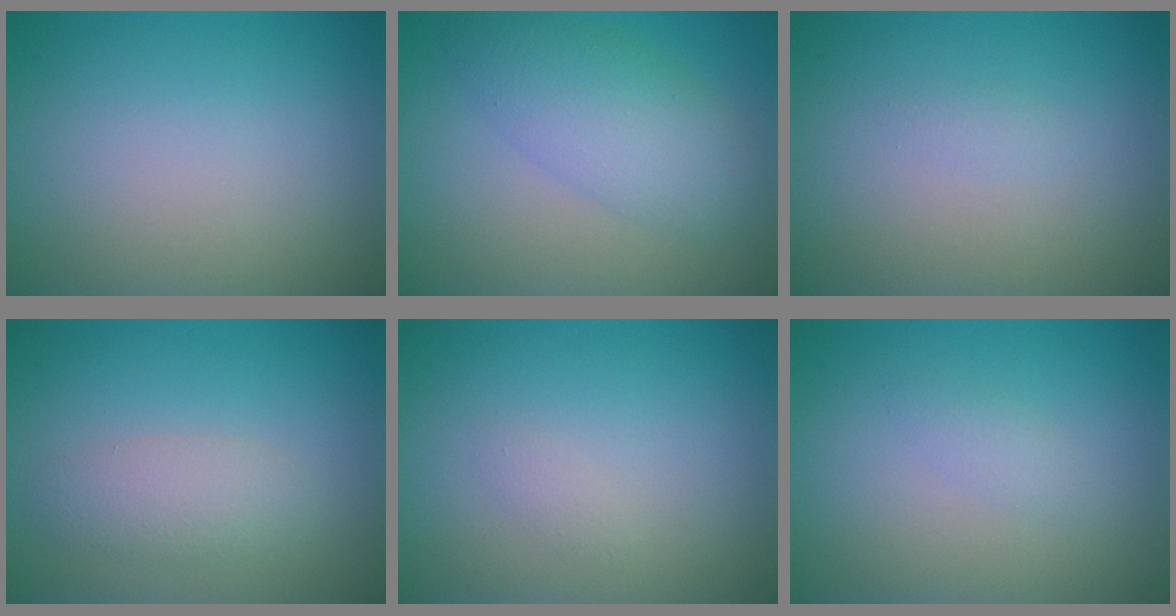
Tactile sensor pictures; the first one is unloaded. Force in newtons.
{"total": 4.9, "press": 4.9, "slide": 0.1}
{"total": 0.6, "press": 0.6, "slide": 0.0}
{"total": 2.5, "press": 2.5, "slide": 0.2}
{"total": 0.6, "press": 0.6, "slide": 0.1}
{"total": 0.9, "press": 0.9, "slide": 0.0}